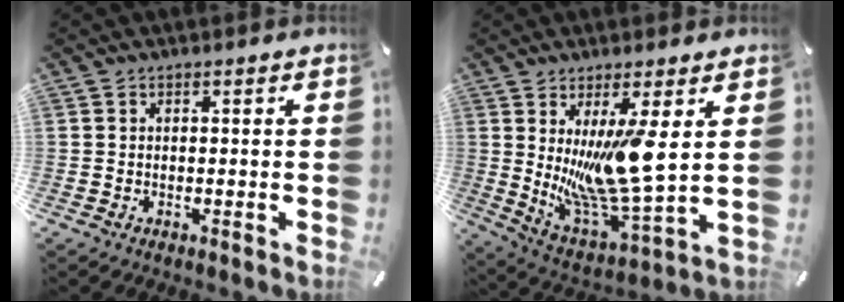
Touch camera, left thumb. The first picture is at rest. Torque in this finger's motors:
{"motor_torque": [1.84, 3.16, 1.65, -1.13, 0.26]}